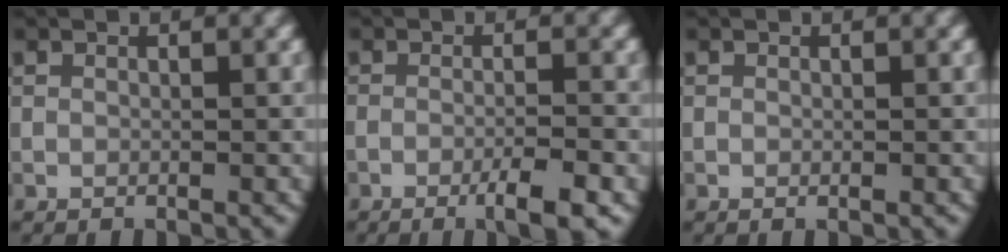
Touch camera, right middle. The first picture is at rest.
{"total": 3.6, "force": [-1.8, 0.6, 3.0], "torque": [-0.047, 0.001, -0.034]}
{"total": 0.0}